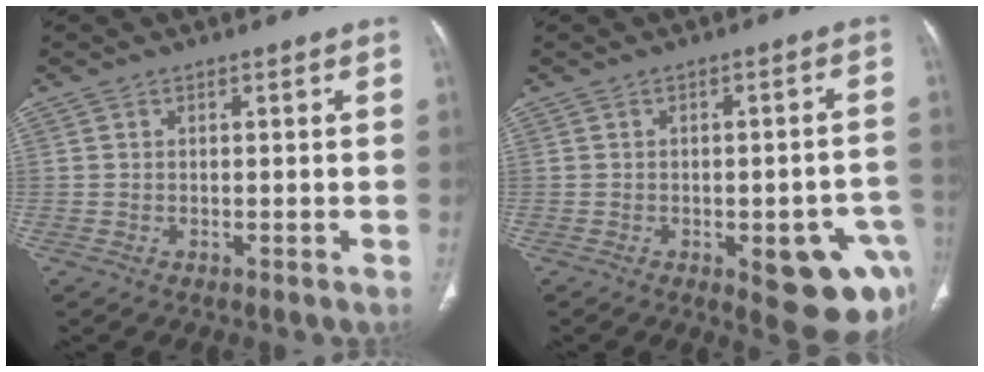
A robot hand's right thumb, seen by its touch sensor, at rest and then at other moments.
{"total": 13.6, "force": [-5.0, 5.4, 11.4], "torque": [-0.097, 0.022, -0.044]}